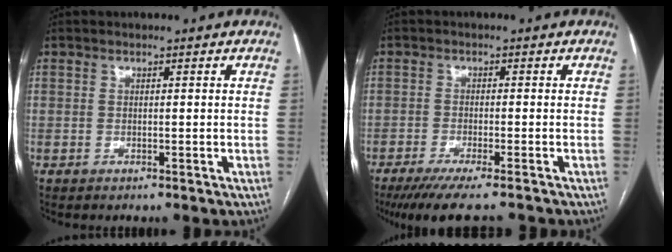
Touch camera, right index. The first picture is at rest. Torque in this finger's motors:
{"motor_torque": [0.84, -0.82, 0.37, 0.10]}